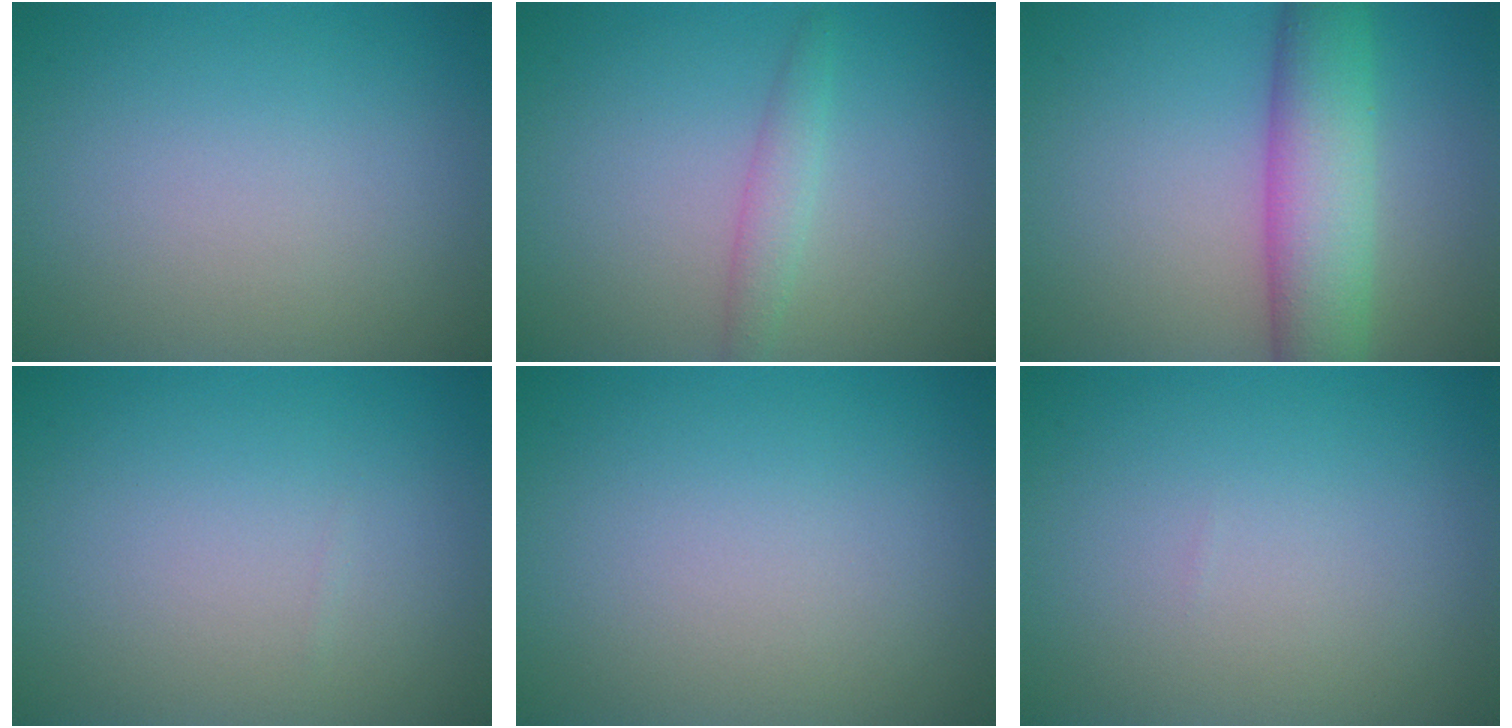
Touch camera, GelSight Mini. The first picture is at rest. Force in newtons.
{"total": 1.7, "press": 1.7, "slide": 0.0}
{"total": 7.1, "press": 7.1, "slide": 0.2}
{"total": 0.0}
{"total": 0.0}
{"total": 0.0}